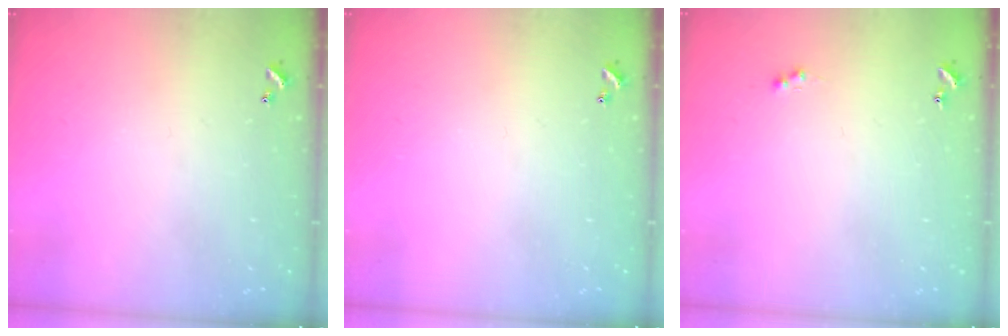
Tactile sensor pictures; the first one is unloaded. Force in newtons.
{"total": 0.0}
{"total": 1.0, "press": 0.9, "slide": 0.4}